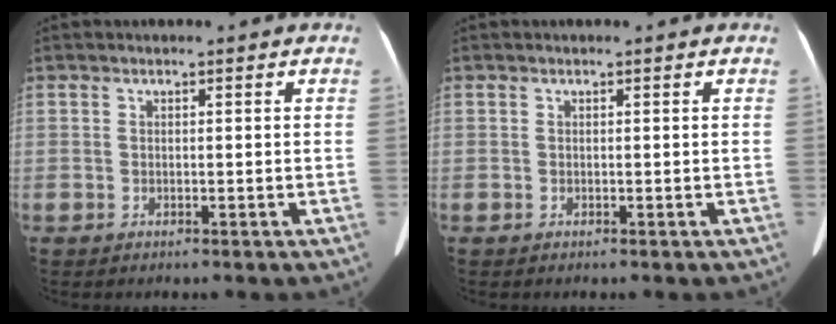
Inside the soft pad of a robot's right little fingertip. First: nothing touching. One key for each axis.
{"total": 0.0}